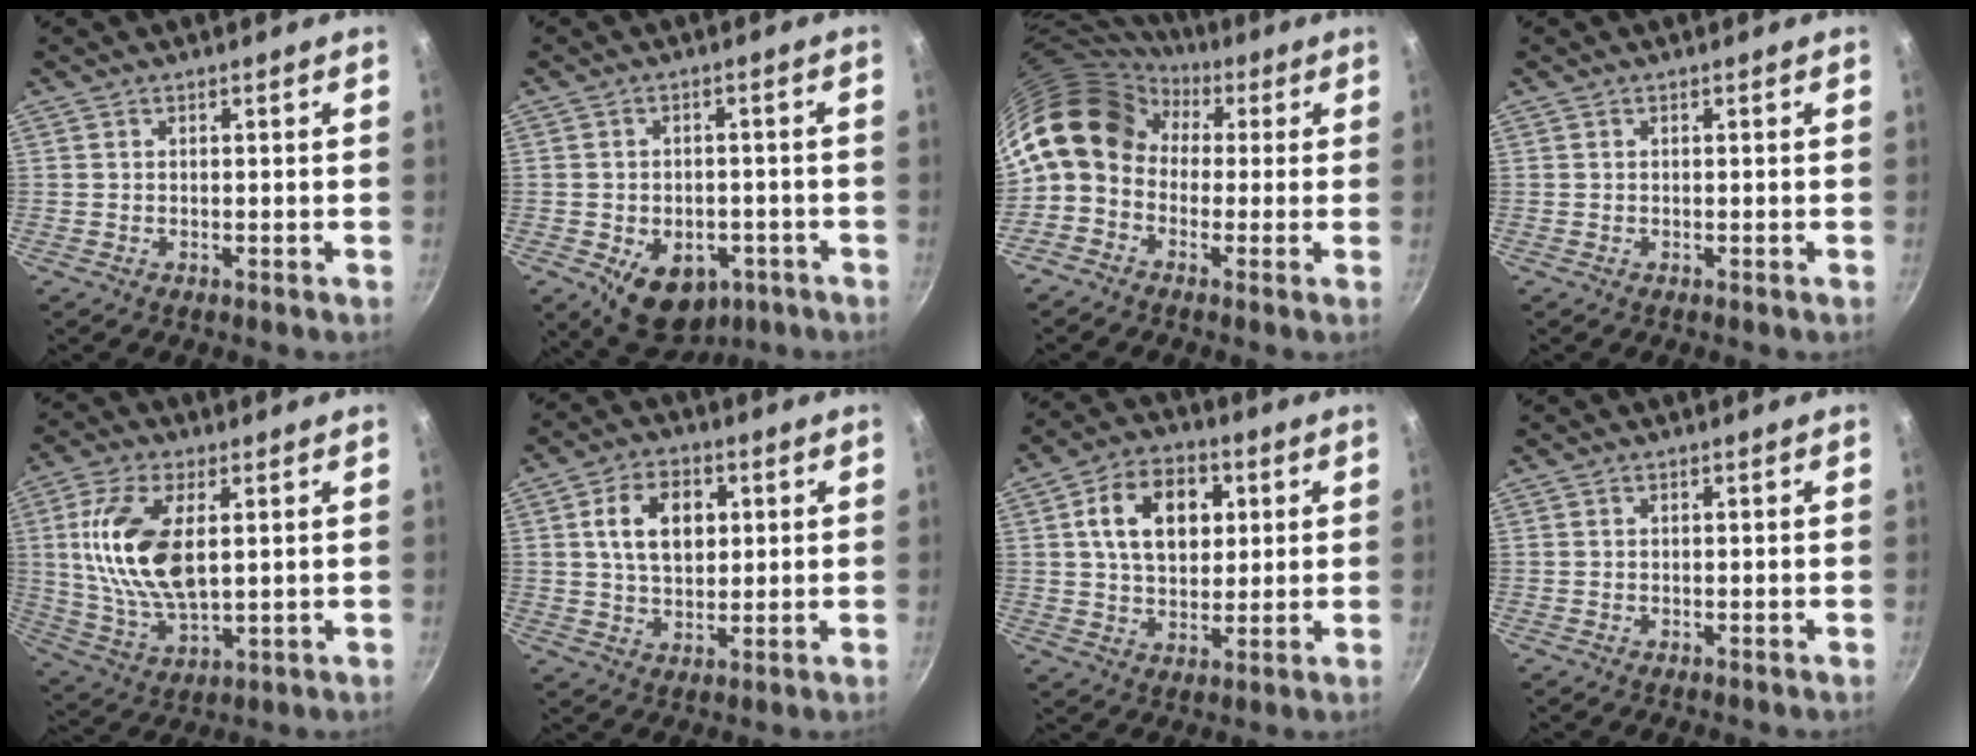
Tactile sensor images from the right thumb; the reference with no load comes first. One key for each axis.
{"total": 11.9, "fx": -4.9, "fy": 8.1, "fz": 7.2, "tx": -0.069, "ty": 0.008, "tz": -0.056}
{"total": 12.9, "fx": 1.8, "fy": 10.1, "fz": 7.7, "tx": -0.117, "ty": 0.030, "tz": 0.008}
{"total": 0.0}
{"total": 15.5, "fx": 3.0, "fy": 7.7, "fz": 13.2, "tx": -0.252, "ty": -0.009, "tz": 0.063}
{"total": 10.4, "fx": 2.4, "fy": 7.0, "fz": 7.3, "tx": -0.103, "ty": 0.001, "tz": 0.039}
{"total": 13.5, "fx": 3.5, "fy": 9.2, "fz": 9.3, "tx": -0.121, "ty": 0.002, "tz": 0.050}
{"total": 0.0}